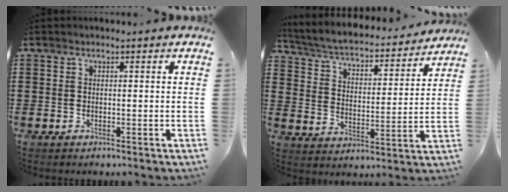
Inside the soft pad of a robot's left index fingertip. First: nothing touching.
{"total": 3.8, "force": [3.5, 0.5, 1.4], "torque": [-0.048, -0.031, 0.049]}